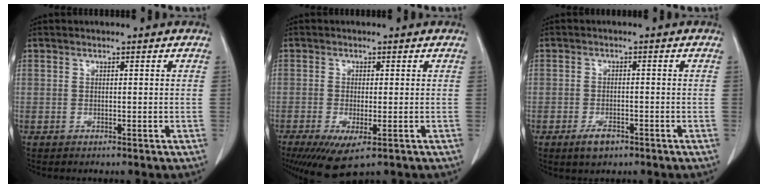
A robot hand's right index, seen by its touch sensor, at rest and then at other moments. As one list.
[{"total": 6.4, "force": [-3.3, 1.7, 5.3], "torque": [-0.083, -0.017, -0.047]}, {"total": 3.1, "force": [-2.0, 1.6, 1.8], "torque": [-0.033, 0.000, -0.028]}]